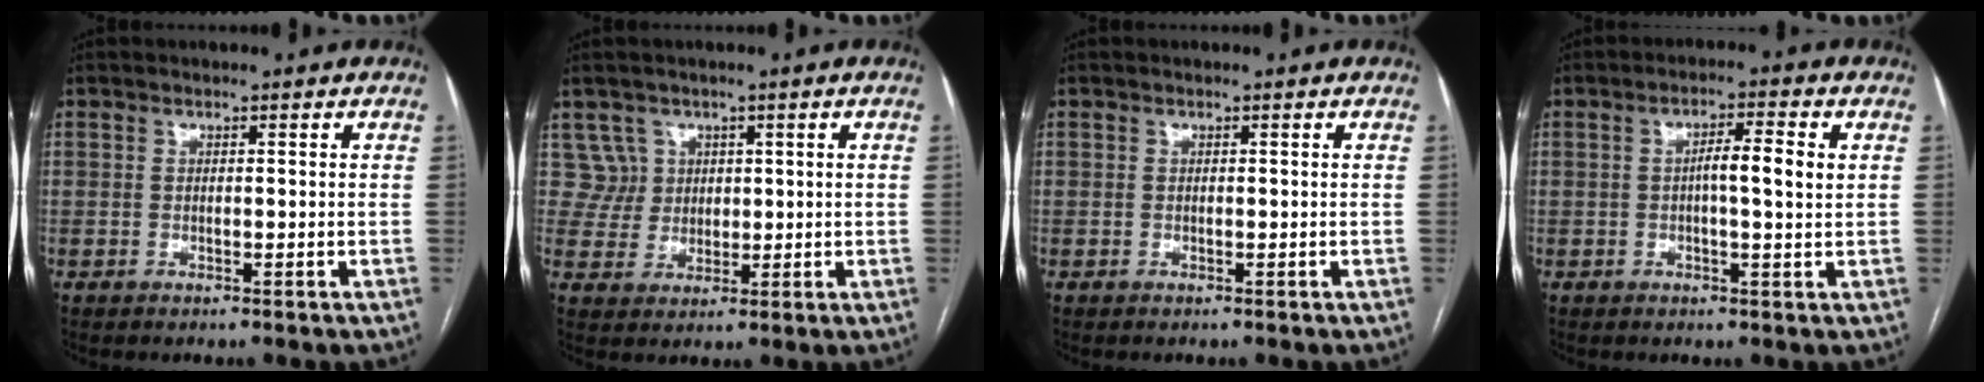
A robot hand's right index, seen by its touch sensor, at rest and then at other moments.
{"total": 4.8, "force": [2.2, 4.2, -0.5], "torque": [0.021, 0.010, 0.044]}
{"total": 0.0}
{"total": 5.0, "force": [0.7, 0.5, 4.9], "torque": [-0.083, 0.007, 0.009]}